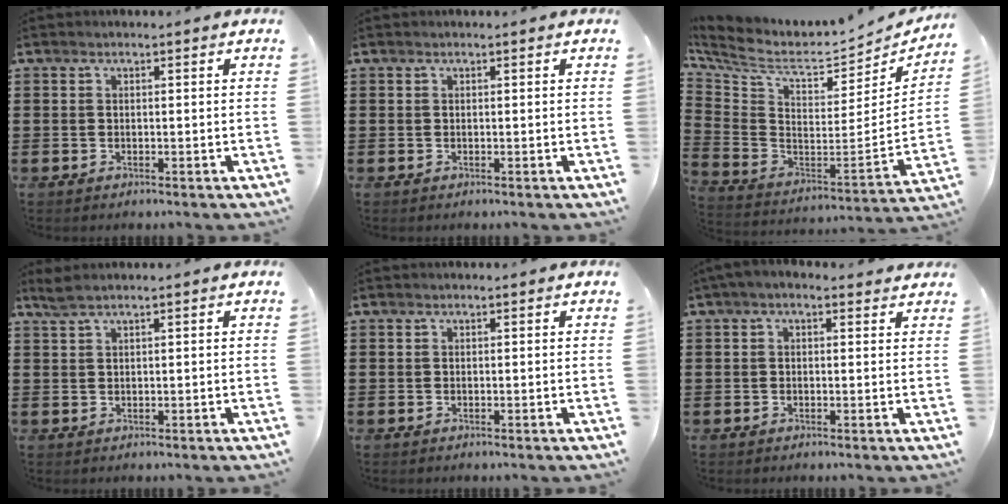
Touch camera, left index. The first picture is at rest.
{"total": 0.0}
{"total": 6.1, "force": [5.1, 1.7, 2.9], "torque": [-0.088, -0.059, 0.082]}
{"total": 1.6, "force": [1.2, 0.0, 1.1], "torque": [-0.024, -0.001, 0.022]}
{"total": 0.0}
{"total": 1.7, "force": [0.6, 0.9, 1.2], "torque": [-0.026, 0.007, 0.010]}